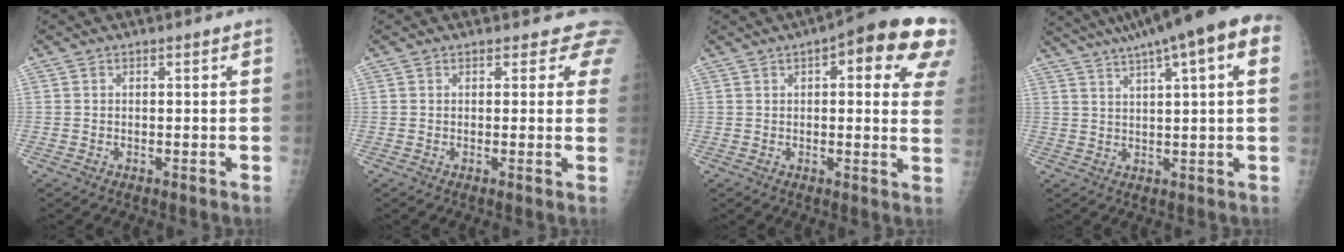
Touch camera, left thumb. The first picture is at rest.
{"total": 4.0, "force": [3.4, 2.0, 0.1], "torque": [0.035, -0.016, 0.014]}
{"total": 17.3, "force": [8.0, 5.4, 14.4], "torque": [-0.153, -0.011, 0.084]}
{"total": 17.5, "force": [9.2, 3.1, 14.5], "torque": [-0.227, 0.030, 0.129]}